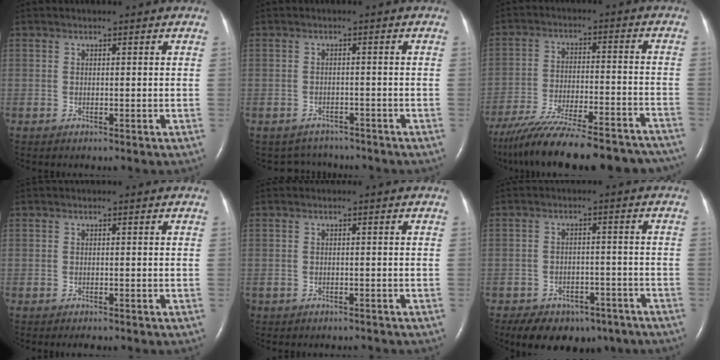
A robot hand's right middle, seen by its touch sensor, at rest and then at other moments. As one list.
[{"total": 3.9, "force": [-3.5, 1.6, -0.6], "torque": [0.003, 0.009, -0.050]}, {"total": 26.3, "force": [-23.1, 4.7, 11.8], "torque": [-0.161, -0.024, -0.326]}, {"total": 1.4, "force": [-1.2, 0.3, 0.7], "torque": [-0.013, -0.005, -0.012]}, {"total": 2.5, "force": [-2.2, 1.2, 0.4], "torque": [-0.008, 0.000, -0.027]}, {"total": 12.8, "force": [-9.1, 7.3, 5.4], "torque": [-0.088, 0.008, -0.115]}]